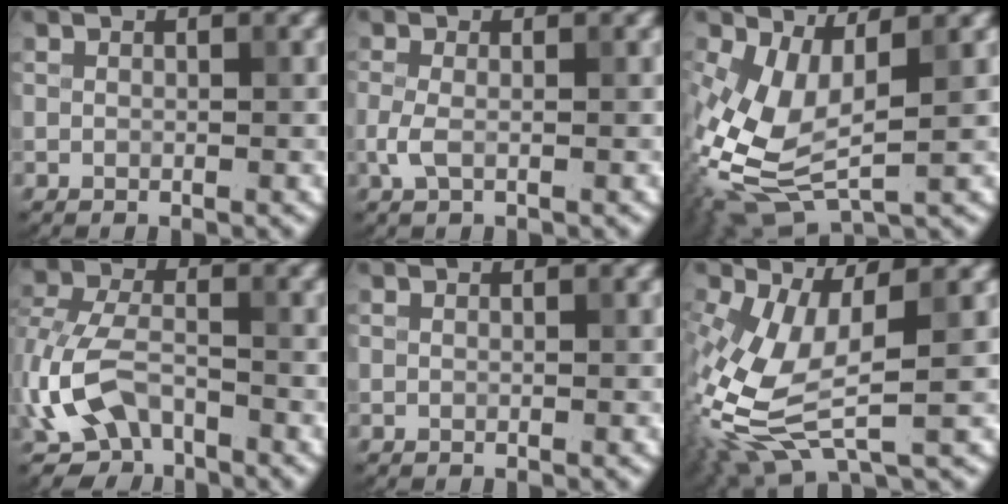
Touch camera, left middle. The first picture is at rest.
{"total": 1.6, "force": [-0.4, 0.7, 1.4], "torque": [-0.034, -0.001, -0.013]}
{"total": 7.4, "force": [-0.9, 3.9, 6.3], "torque": [-0.162, -0.008, -0.019]}
{"total": 6.3, "force": [-2.8, 3.8, 4.1], "torque": [-0.090, 0.001, -0.067]}
{"total": 0.0}
{"total": 7.8, "force": [-1.3, 3.5, 6.8], "torque": [-0.175, -0.007, -0.027]}